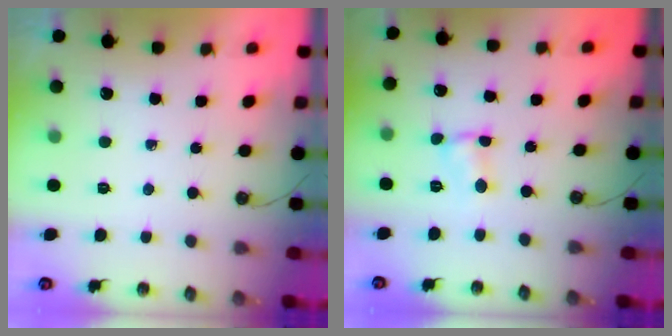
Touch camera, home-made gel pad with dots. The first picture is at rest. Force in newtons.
{"total": 1.6, "press": 1.6, "slide": 0.2}